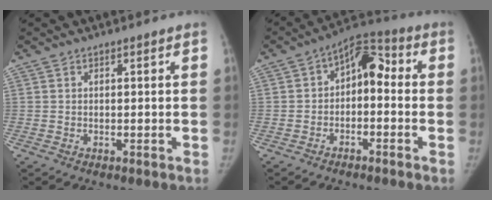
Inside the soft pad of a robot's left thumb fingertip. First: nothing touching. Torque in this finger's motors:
{"motor_torque": [-0.14, 0.38, 0.06, 0.03, 0.00]}